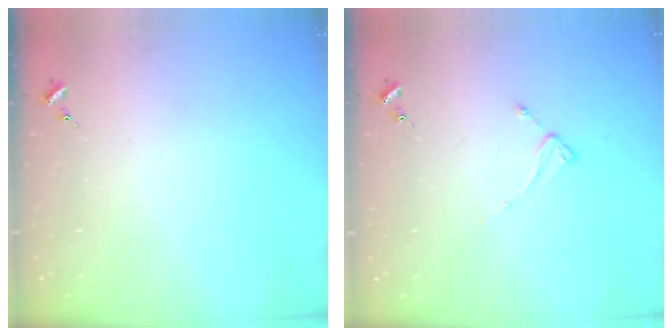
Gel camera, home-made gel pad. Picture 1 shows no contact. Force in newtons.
{"total": 2.4, "press": 2.4, "slide": 0.3}